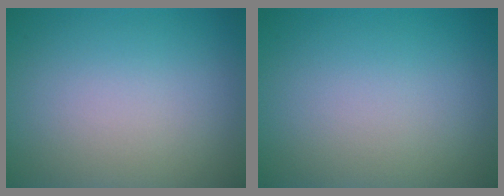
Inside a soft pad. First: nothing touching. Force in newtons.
{"total": 0.0}